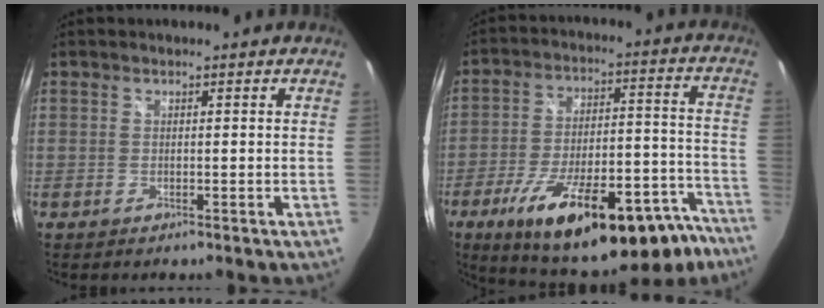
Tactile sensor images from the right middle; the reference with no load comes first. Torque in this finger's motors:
{"motor_torque": [1.09, -1.05, 0.40, 0.21]}